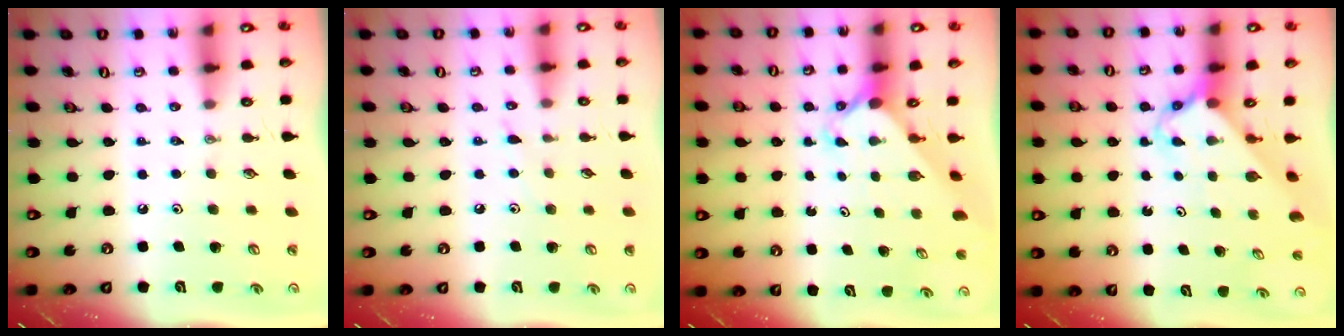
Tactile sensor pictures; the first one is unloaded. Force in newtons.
{"total": 3.4, "press": 3.4, "slide": 0.5}
{"total": 2.4, "press": 2.4, "slide": 0.2}
{"total": 2.5, "press": 2.5, "slide": 0.2}